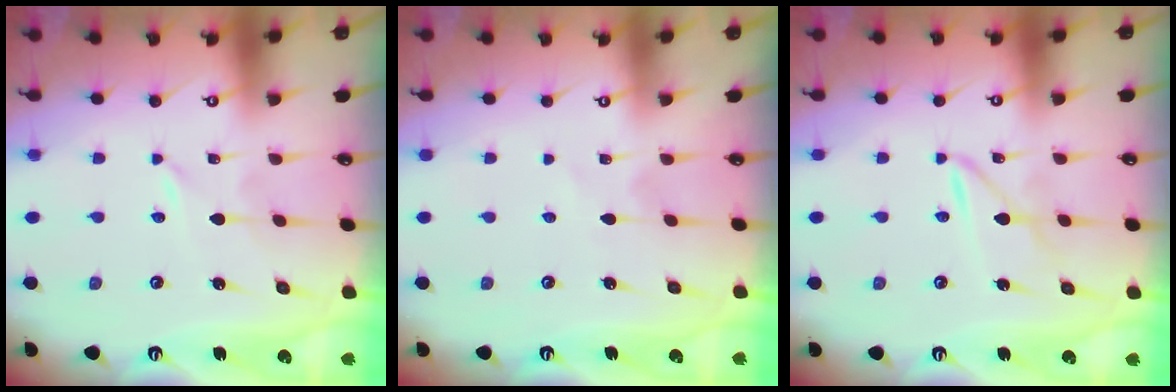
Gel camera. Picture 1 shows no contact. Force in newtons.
{"total": 3.3, "press": 3.3, "slide": 0.3}
{"total": 3.0, "press": 3.0, "slide": 0.3}